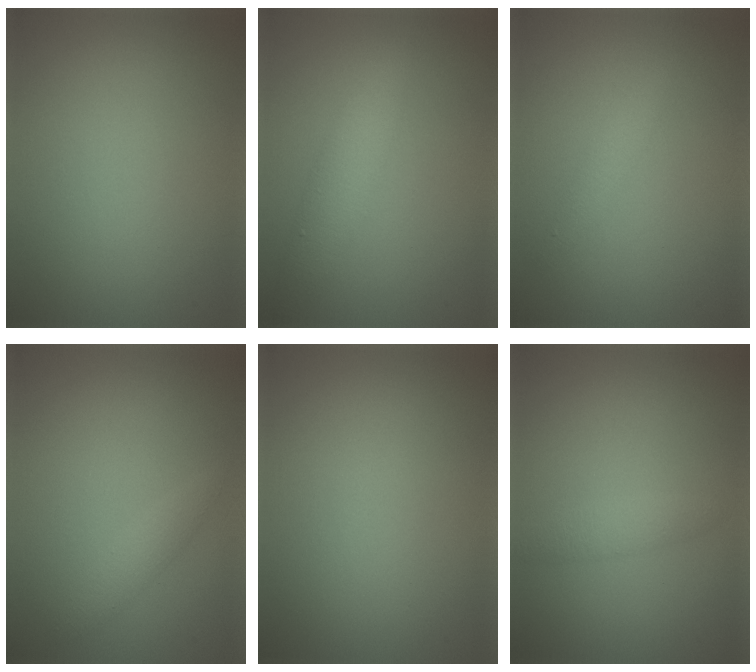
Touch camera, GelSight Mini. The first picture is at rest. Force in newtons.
{"total": 3.2, "press": 3.2, "slide": 0.1}
{"total": 1.1, "press": 1.1, "slide": 0.0}
{"total": 1.5, "press": 1.5, "slide": 0.1}
{"total": 0.0}
{"total": 1.5, "press": 1.5, "slide": 0.1}